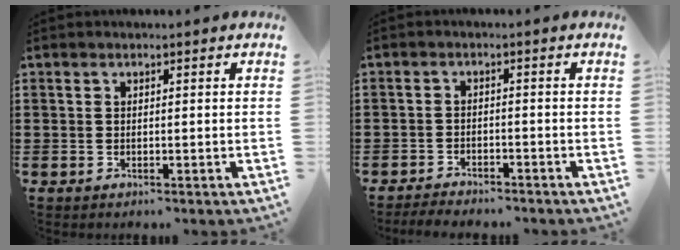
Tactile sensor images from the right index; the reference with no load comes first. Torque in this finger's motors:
{"motor_torque": [-0.08, -0.03, -0.10, -0.03]}